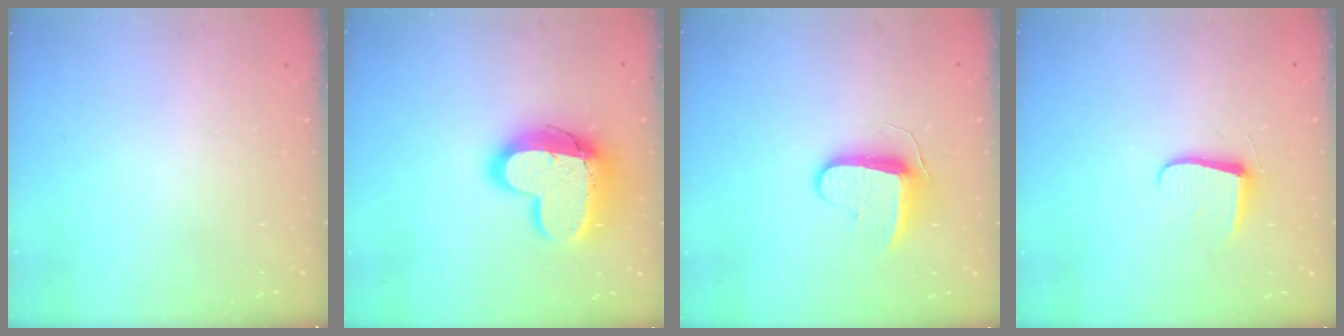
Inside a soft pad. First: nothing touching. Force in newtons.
{"total": 17.2, "press": 17.1, "slide": 1.5}
{"total": 8.6, "press": 8.6, "slide": 0.5}
{"total": 6.2, "press": 6.2, "slide": 0.7}